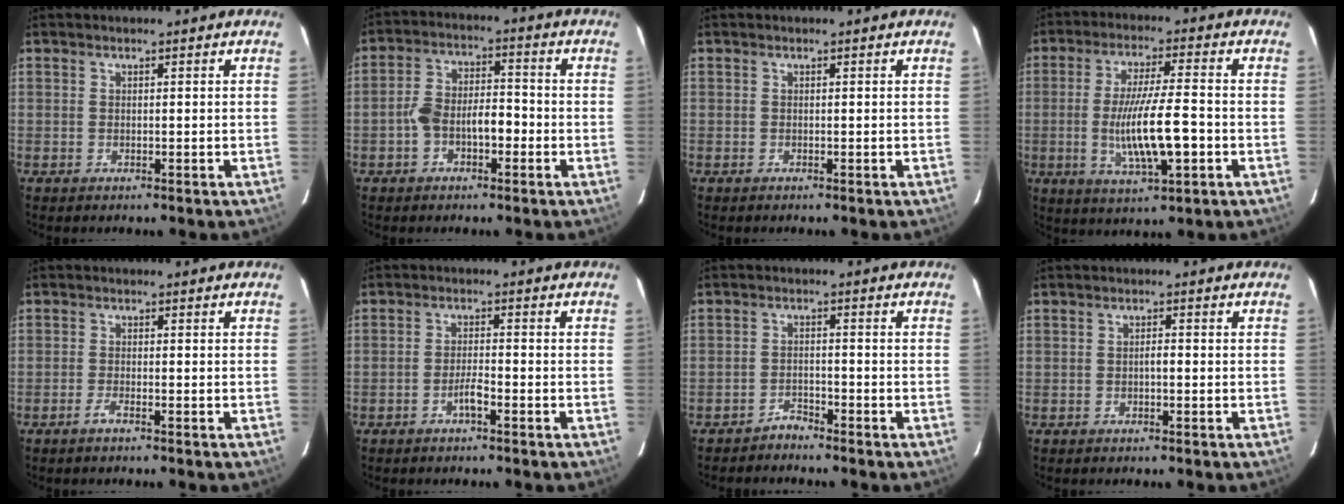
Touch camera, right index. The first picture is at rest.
{"total": 7.2, "force": [-2.1, 3.6, 5.8], "torque": [-0.117, 0.029, -0.037]}
{"total": 0.0}
{"total": 11.1, "force": [-2.1, 1.5, 10.8], "torque": [-0.201, -0.006, -0.034]}
{"total": 1.2, "force": [-1.0, -0.1, 0.8], "torque": [-0.017, 0.000, -0.020]}
{"total": 2.4, "force": [-1.4, 0.2, 1.9], "torque": [-0.035, 0.001, -0.027]}
{"total": 1.9, "force": [-1.9, 0.2, -0.1], "torque": [0.006, -0.003, -0.032]}
{"total": 1.0, "force": [-0.3, 0.2, 0.9], "torque": [-0.015, 0.003, -0.007]}